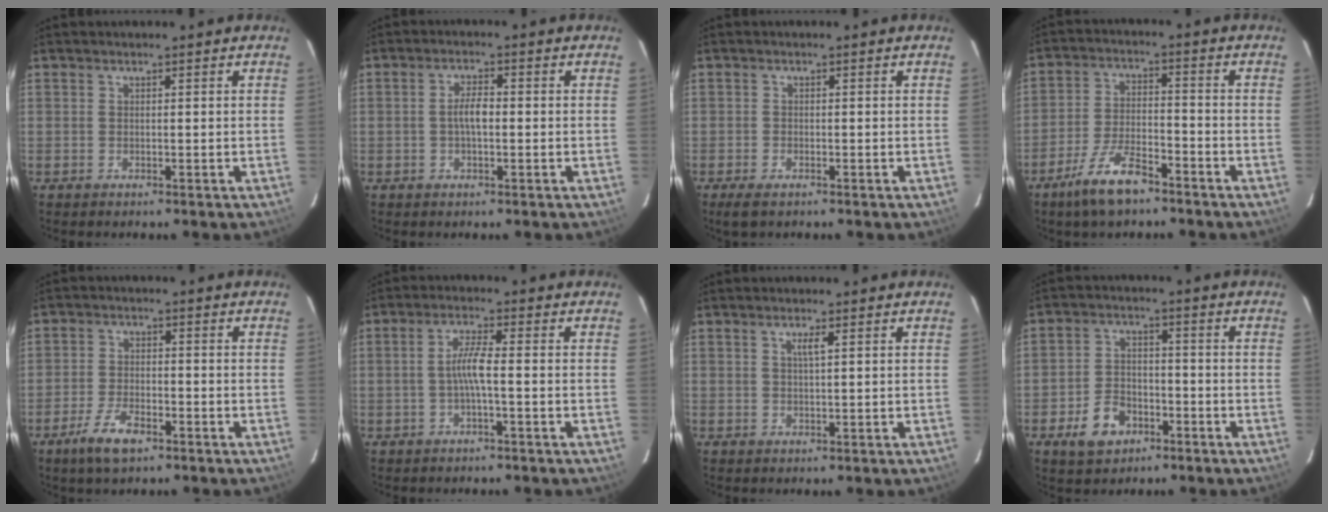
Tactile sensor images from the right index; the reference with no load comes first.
{"total": 3.4, "force": [-0.4, 1.2, 3.1], "torque": [-0.061, 0.007, -0.007]}
{"total": 2.8, "force": [-1.9, 1.1, 1.7], "torque": [-0.038, -0.008, -0.035]}
{"total": 9.7, "force": [-6.9, 3.1, 6.1], "torque": [-0.135, -0.003, -0.125]}
{"total": 6.6, "force": [-4.2, 2.6, 4.3], "torque": [-0.105, -0.006, -0.079]}
{"total": 3.8, "force": [-1.0, -0.1, 3.7], "torque": [-0.077, 0.006, -0.019]}
{"total": 1.6, "force": [0.7, 0.1, 1.5], "torque": [-0.026, 0.002, 0.011]}
{"total": 7.7, "force": [-4.2, 5.1, 4.0], "torque": [-0.092, 0.013, -0.066]}